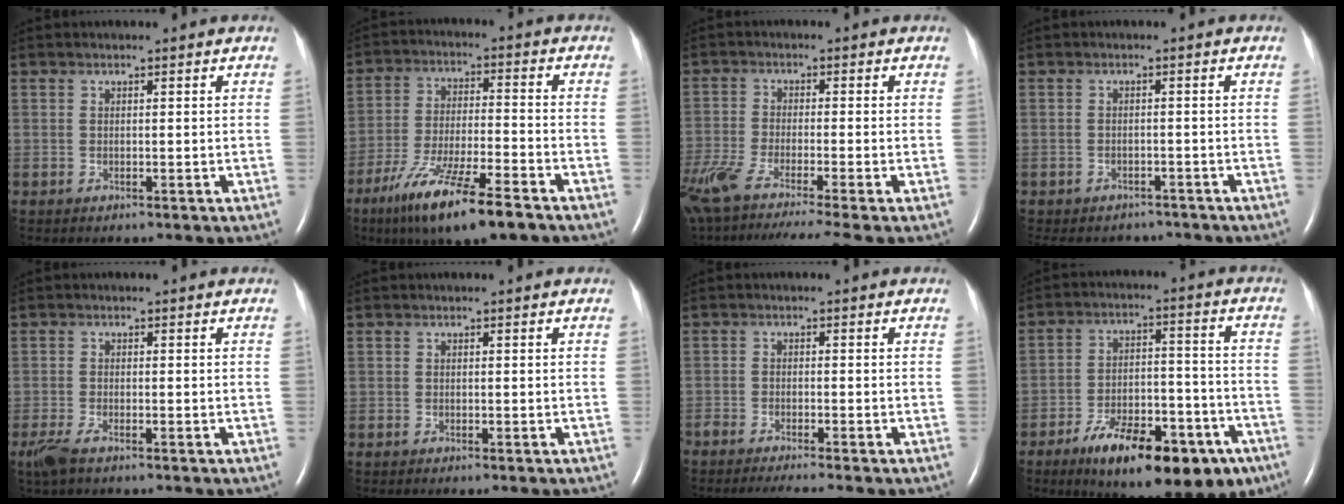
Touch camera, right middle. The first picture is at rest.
{"total": 13.6, "force": [-8.9, 1.4, 10.2], "torque": [-0.198, -0.033, -0.156]}
{"total": 14.9, "force": [-11.7, -0.1, 9.2], "torque": [-0.179, -0.045, -0.197]}
{"total": 8.5, "force": [-7.4, 3.7, 1.6], "torque": [-0.032, 0.002, -0.089]}
{"total": 3.3, "force": [-2.3, 0.8, 2.3], "torque": [-0.058, -0.010, -0.044]}
{"total": 0.8, "force": [-0.7, 0.0, 0.5], "torque": [-0.007, -0.001, -0.007]}
{"total": 6.1, "force": [-5.5, -0.2, 2.8], "torque": [-0.036, -0.017, -0.089]}
{"total": 18.5, "force": [-11.4, 6.7, 12.9], "torque": [-0.154, 0.018, -0.167]}